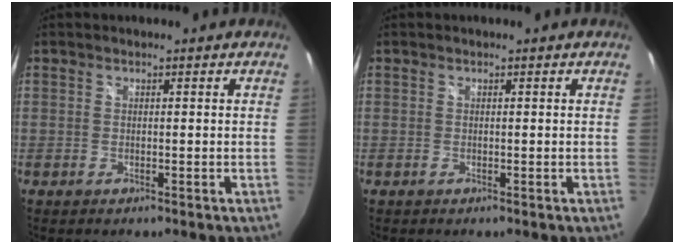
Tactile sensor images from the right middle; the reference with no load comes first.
{"total": 0.0}